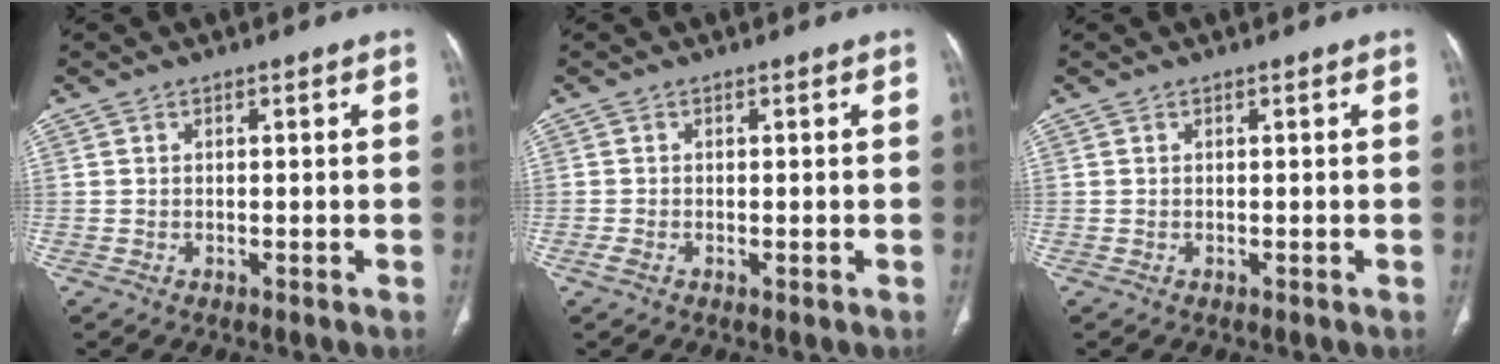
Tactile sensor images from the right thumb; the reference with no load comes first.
{"total": 1.2, "force": [-0.5, 0.6, 0.9], "torque": [-0.024, 0.000, -0.011]}
{"total": 0.0}